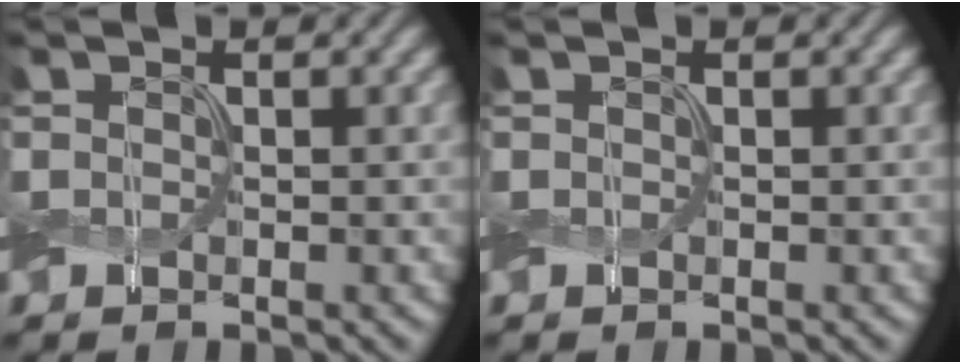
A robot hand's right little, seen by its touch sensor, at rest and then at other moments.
{"total": 0.0}